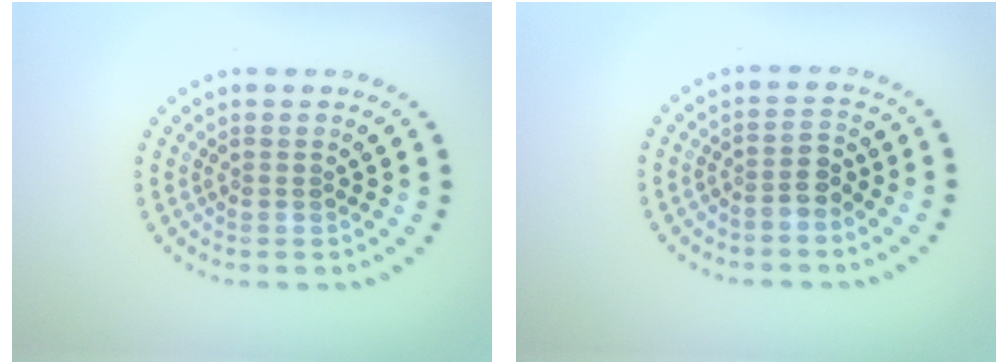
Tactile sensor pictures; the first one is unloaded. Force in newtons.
{"total": 2.1, "press": 1.7, "slide": 1.1}